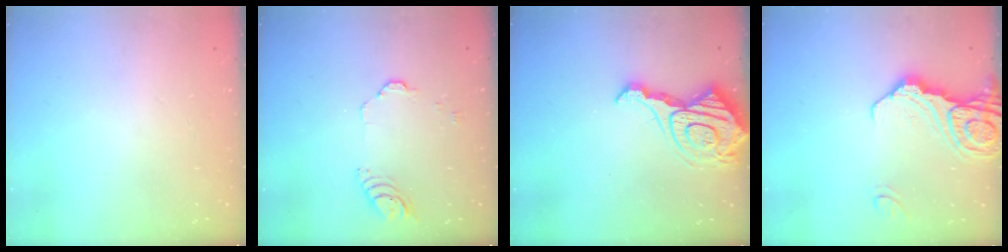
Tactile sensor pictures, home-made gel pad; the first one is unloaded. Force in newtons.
{"total": 4.2, "press": 4.2, "slide": 0.4}
{"total": 16.4, "press": 16.3, "slide": 1.7}
{"total": 15.8, "press": 15.7, "slide": 2.0}